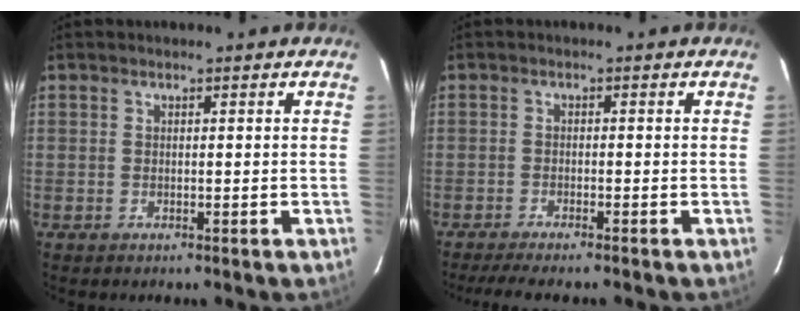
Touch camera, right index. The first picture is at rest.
{"total": 7.6, "force": [-6.5, 0.7, 3.9], "torque": [-0.053, -0.012, -0.099]}